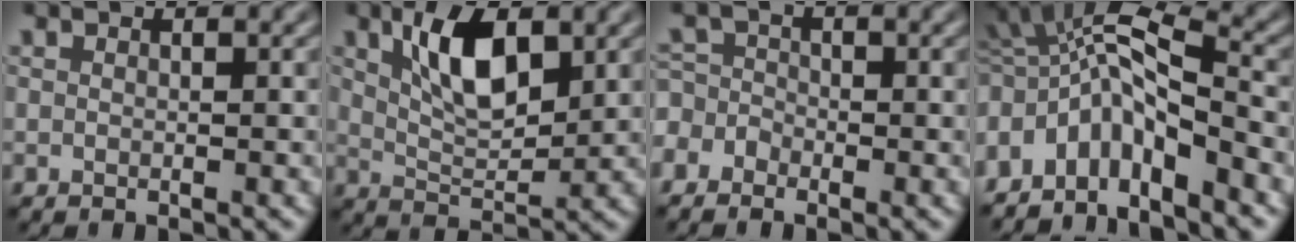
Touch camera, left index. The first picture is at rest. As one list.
[{"total": 5.8, "force": [1.9, 2.7, 4.7], "torque": [-0.090, 0.003, 0.035]}, {"total": 2.5, "force": [-1.7, 1.8, 0.6], "torque": [-0.008, 0.010, -0.034]}, {"total": 8.0, "force": [-3.3, 3.2, 6.6], "torque": [-0.127, 0.015, -0.077]}]